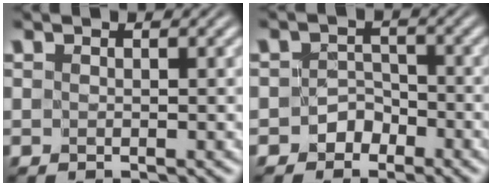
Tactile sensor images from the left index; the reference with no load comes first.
{"total": 2.2, "force": [-1.5, 1.5, -0.1], "torque": [0.031, 0.018, -0.034]}